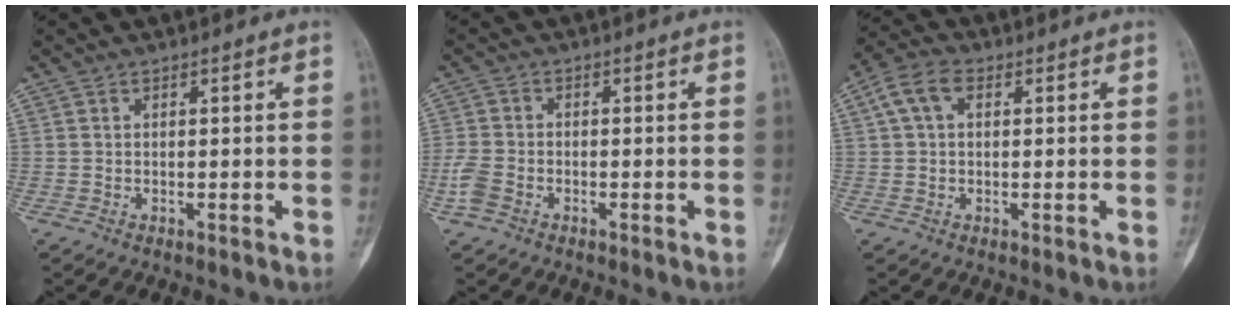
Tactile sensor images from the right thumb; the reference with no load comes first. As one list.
[{"total": 4.1, "force": [-2.0, 2.7, 2.3], "torque": [-0.056, 0.006, -0.044]}, {"total": 5.8, "force": [1.6, 3.8, 4.2], "torque": [-0.083, 0.021, 0.027]}]